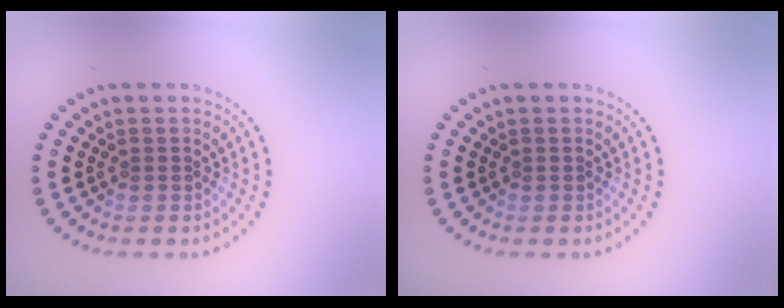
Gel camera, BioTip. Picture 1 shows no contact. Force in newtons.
{"total": 0.0}